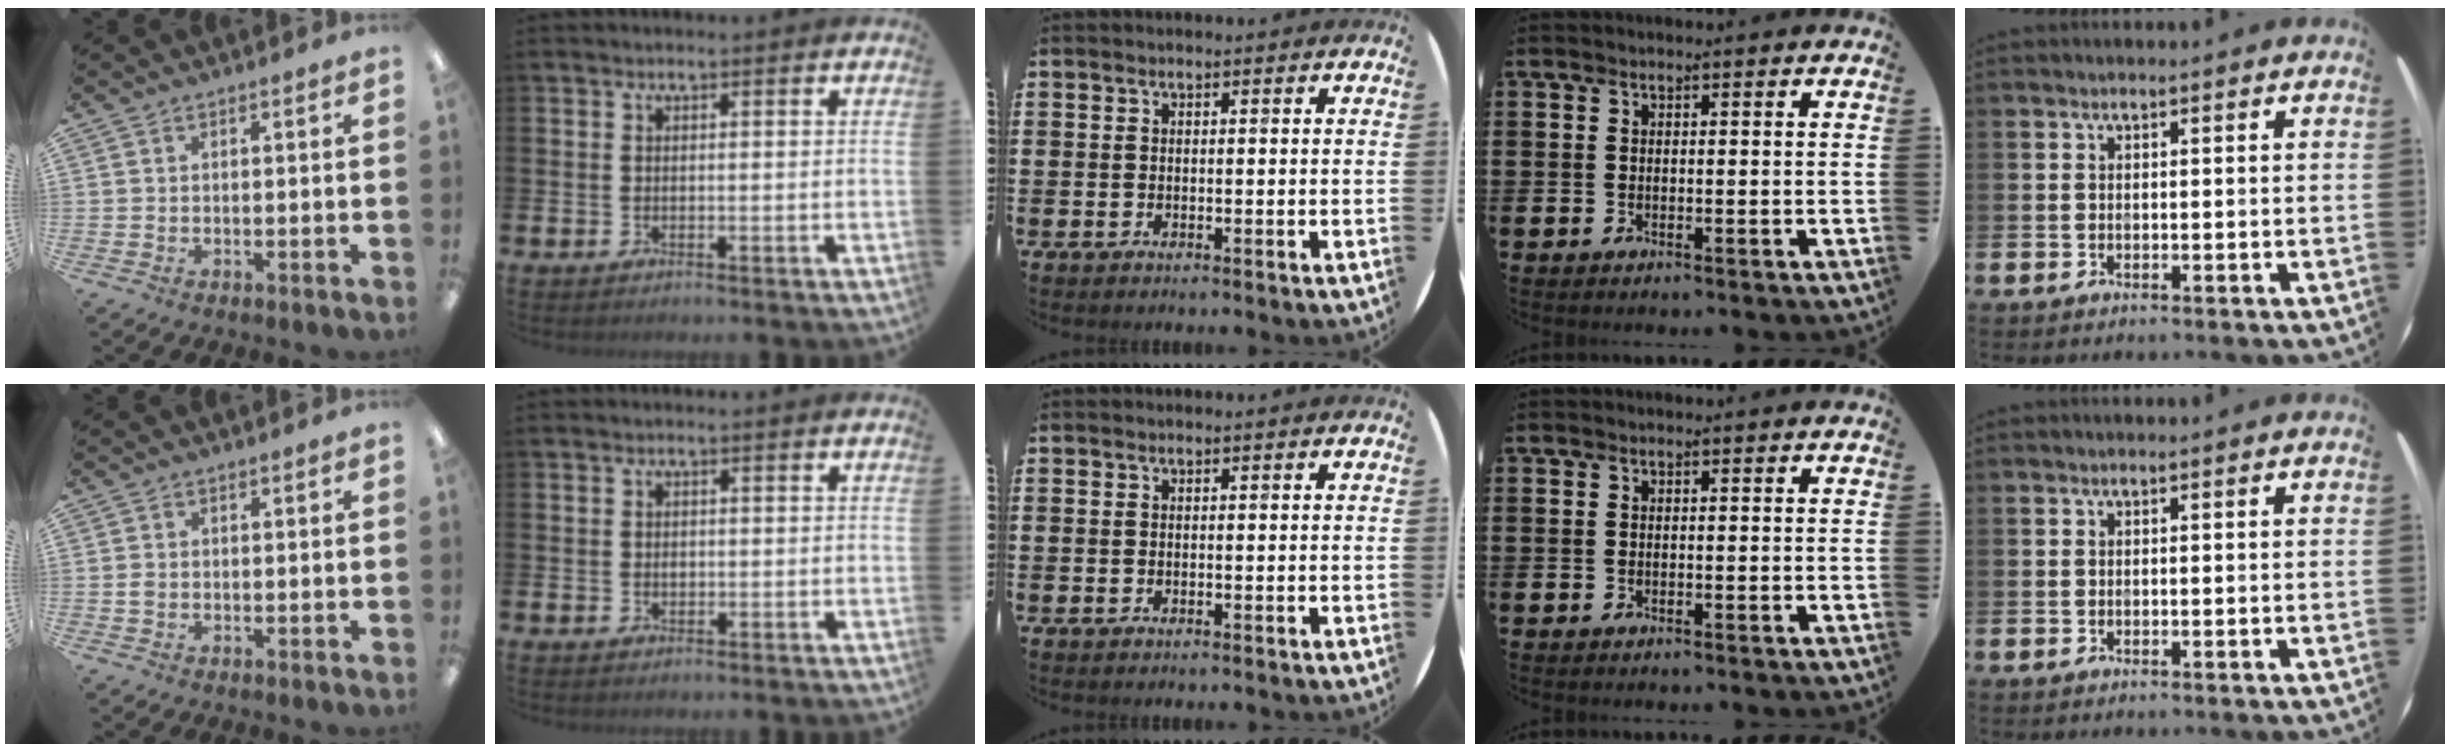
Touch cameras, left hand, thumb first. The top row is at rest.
{"thumb": {"total": 1.1, "force": [-0.1, 0.8, 0.7], "torque": [-0.013, 0.004, -0.003]}, "index": {"total": 0.8, "force": [0.0, 0.6, 0.5], "torque": [0.001, 0.000, -0.005]}}